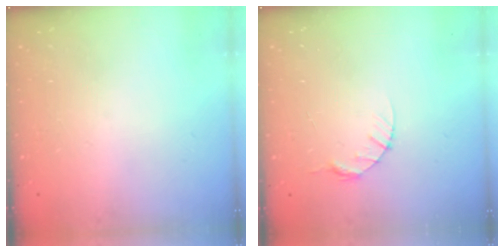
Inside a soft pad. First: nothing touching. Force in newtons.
{"total": 3.9, "press": 3.8, "slide": 0.5}